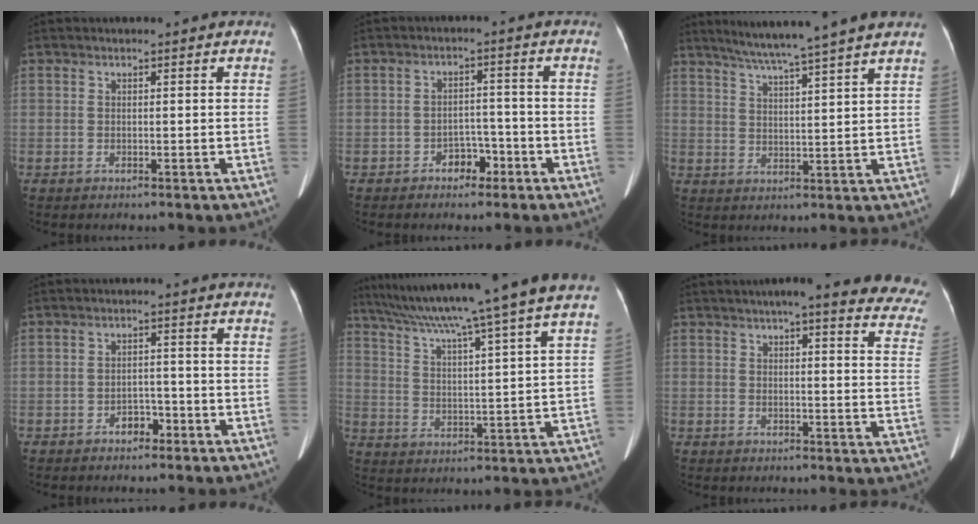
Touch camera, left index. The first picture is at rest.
{"total": 3.3, "force": [-2.2, 2.0, 1.4], "torque": [-0.019, 0.012, -0.031]}
{"total": 11.2, "force": [9.4, -1.9, 5.9], "torque": [-0.097, 0.008, 0.135]}
{"total": 2.3, "force": [-1.6, 1.4, 1.0], "torque": [-0.013, 0.006, -0.024]}
{"total": 20.0, "force": [16.7, -2.6, 10.7], "torque": [-0.180, -0.011, 0.237]}
{"total": 22.9, "force": [20.0, 3.3, 10.6], "torque": [-0.119, -0.047, 0.210]}